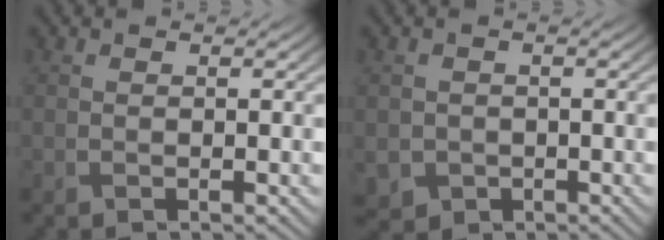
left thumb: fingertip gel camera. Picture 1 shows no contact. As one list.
[{"total": 2.5, "force": [-0.8, 2.4, 0.3], "torque": [-0.019, -0.012, -0.017]}]